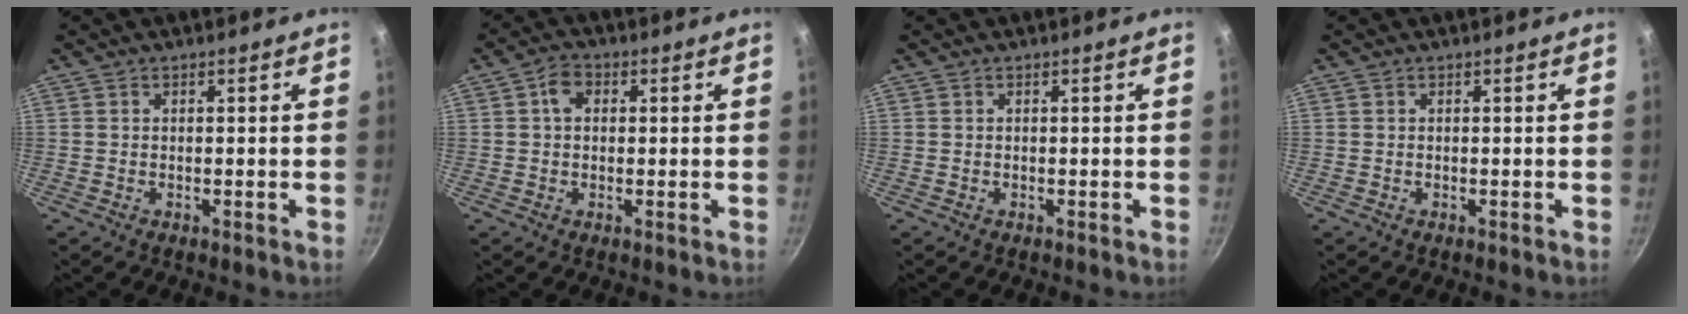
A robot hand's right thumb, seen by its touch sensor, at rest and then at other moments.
{"total": 3.6, "force": [0.7, 2.7, 2.3], "torque": [-0.031, 0.008, 0.004]}
{"total": 0.0}
{"total": 0.0}